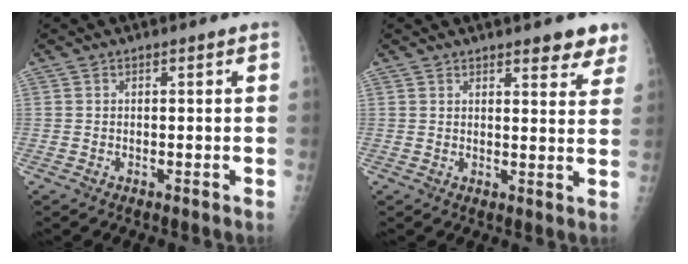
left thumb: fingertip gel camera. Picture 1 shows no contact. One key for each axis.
{"total": 6.0, "fx": 4.5, "fy": 2.1, "fz": 3.4, "tx": -0.012, "ty": -0.022, "tz": 0.049}